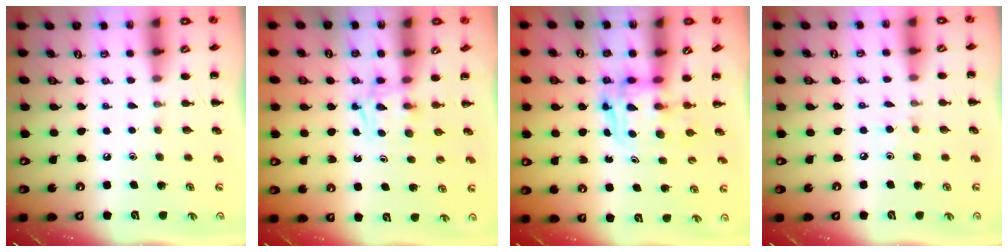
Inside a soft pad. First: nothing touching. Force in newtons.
{"total": 2.5, "press": 2.3, "slide": 1.0}
{"total": 2.7, "press": 2.7, "slide": 0.2}
{"total": 4.2, "press": 4.0, "slide": 1.1}